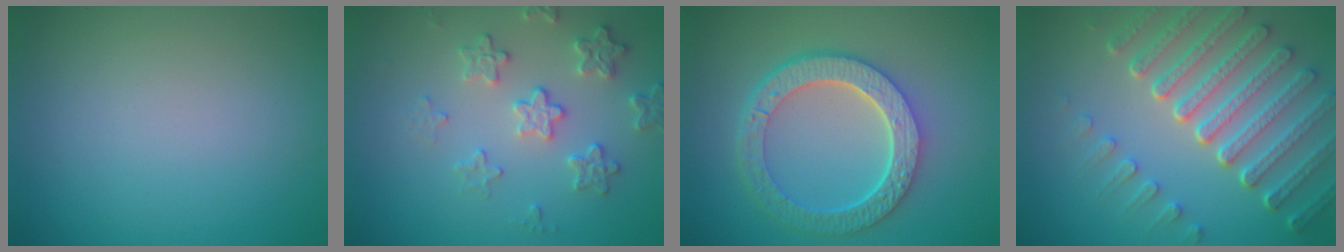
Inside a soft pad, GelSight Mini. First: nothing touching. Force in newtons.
{"total": 3.1, "press": 3.0, "slide": 0.5}
{"total": 6.5, "press": 5.0, "slide": 4.1}
{"total": 7.4, "press": 5.5, "slide": 4.9}